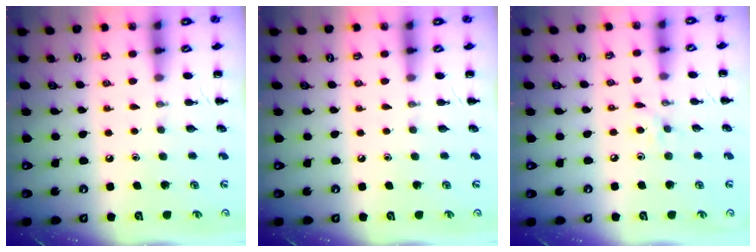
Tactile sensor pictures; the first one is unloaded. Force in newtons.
{"total": 0.0}
{"total": 3.8, "press": 3.6, "slide": 1.4}